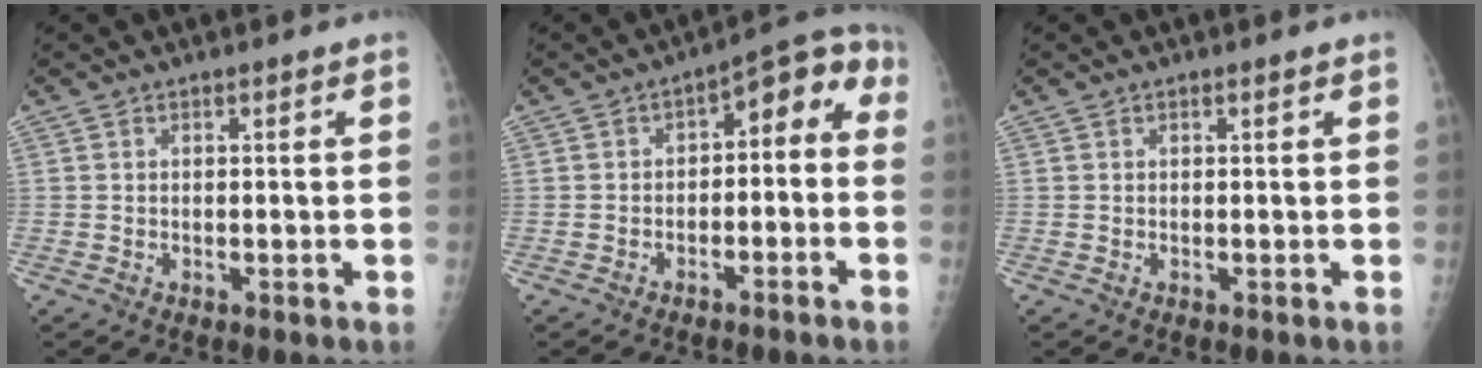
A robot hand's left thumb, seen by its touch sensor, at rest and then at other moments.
{"total": 8.4, "force": [-1.9, 5.2, 6.3], "torque": [-0.044, 0.059, -0.036]}
{"total": 0.0}